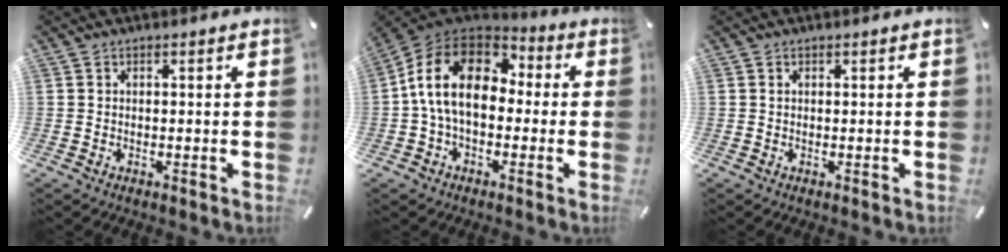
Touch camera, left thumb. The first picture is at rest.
{"total": 15.8, "force": [0.1, 10.6, 11.7], "torque": [-0.249, 0.024, -0.001]}
{"total": 0.0}